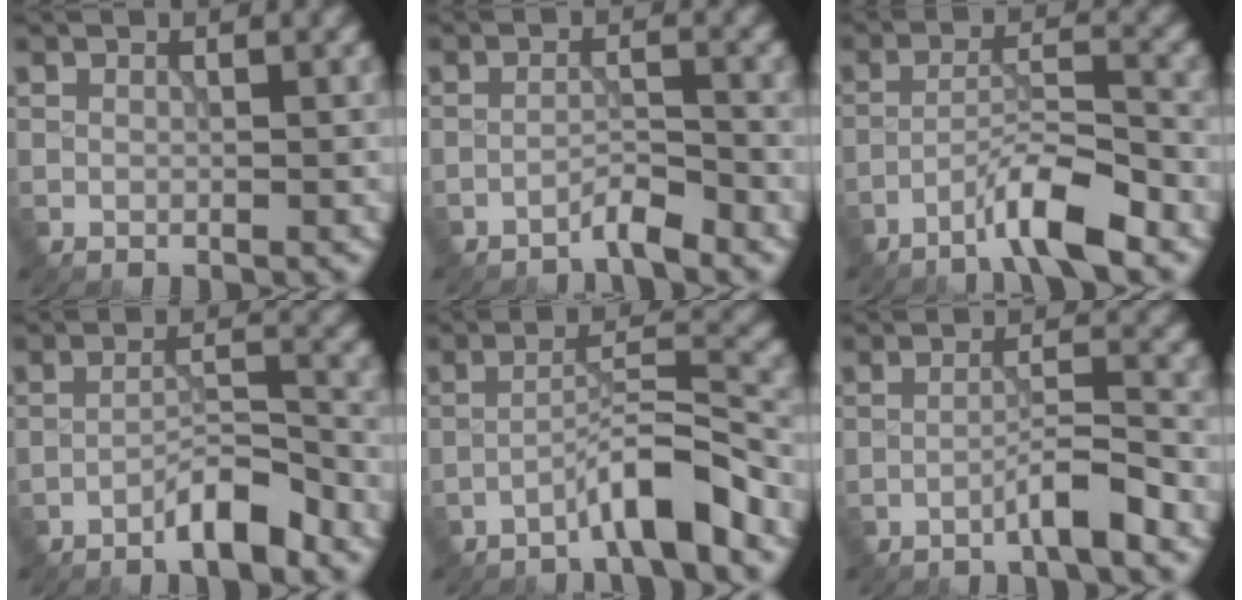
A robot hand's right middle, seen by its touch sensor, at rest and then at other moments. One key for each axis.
{"total": 2.0, "fx": -1.8, "fy": 0.1, "fz": 0.9, "tx": -0.010, "ty": 0.009, "tz": -0.036}
{"total": 5.2, "fx": -3.7, "fy": 0.4, "fz": 3.7, "tx": -0.063, "ty": 0.012, "tz": -0.075}
{"total": 3.8, "fx": -2.9, "fy": 0.6, "fz": 2.4, "tx": -0.040, "ty": 0.012, "tz": -0.057}
{"total": 4.8, "fx": -3.4, "fy": 0.4, "fz": 3.4, "tx": -0.057, "ty": 0.020, "tz": -0.068}
{"total": 2.9, "fx": -1.9, "fy": 0.1, "fz": 2.2, "tx": -0.035, "ty": 0.013, "tz": -0.041}